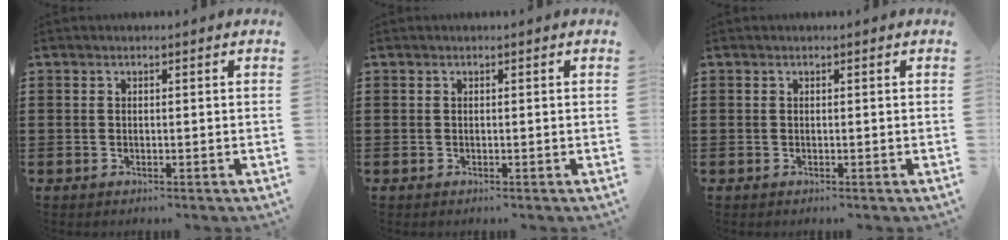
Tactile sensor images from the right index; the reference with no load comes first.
{"total": 0.0}
{"total": 0.0}